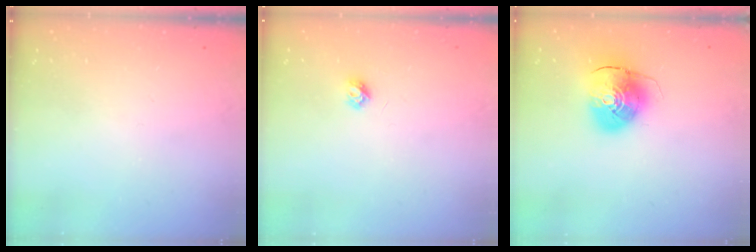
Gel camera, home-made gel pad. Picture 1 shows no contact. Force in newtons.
{"total": 3.7, "press": 3.7, "slide": 0.5}
{"total": 10.8, "press": 10.6, "slide": 1.8}